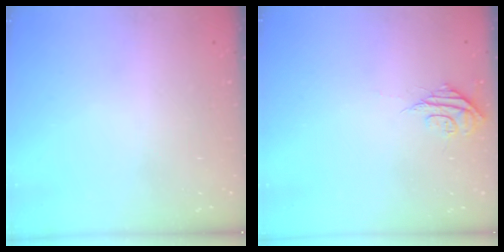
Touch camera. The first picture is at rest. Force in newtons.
{"total": 5.6, "press": 5.6, "slide": 0.4}